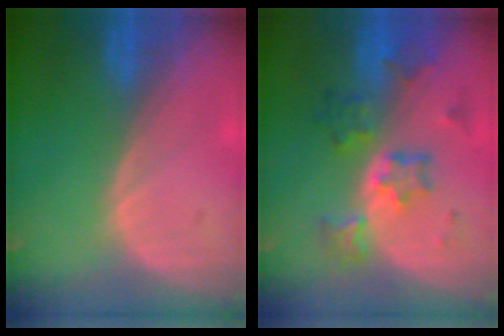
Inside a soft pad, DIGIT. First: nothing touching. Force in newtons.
{"total": 6.8, "press": 6.6, "slide": 1.5}